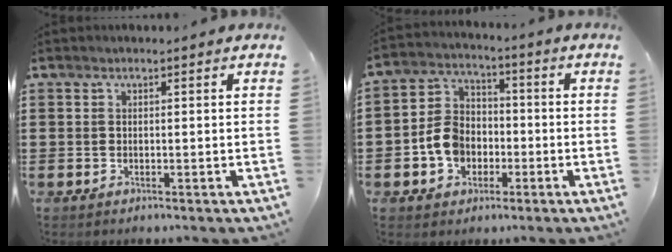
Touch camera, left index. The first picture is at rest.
{"total": 7.0, "force": [-2.2, 5.7, 3.4], "torque": [-0.095, 0.014, -0.047]}